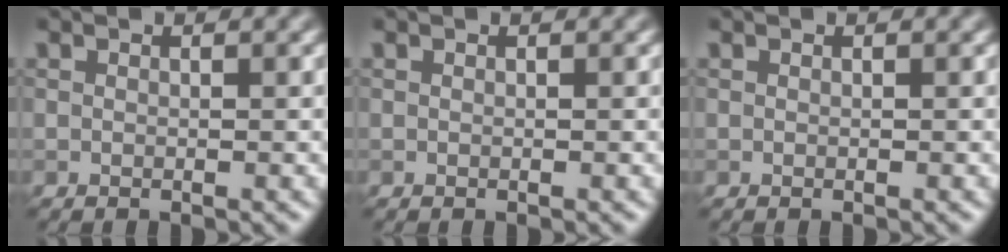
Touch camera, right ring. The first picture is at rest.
{"total": 0.0}
{"total": 0.0}